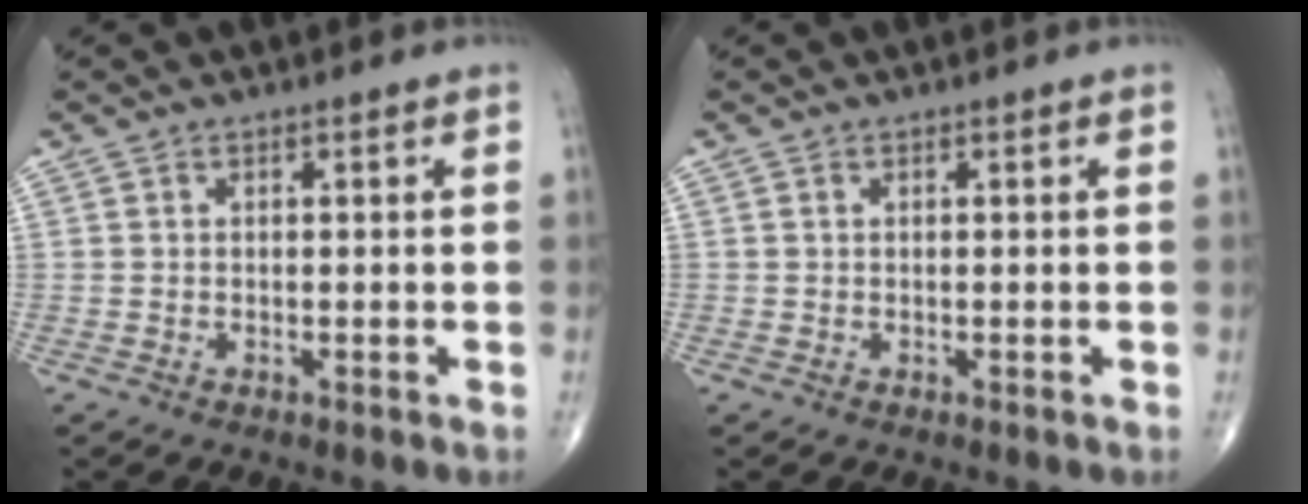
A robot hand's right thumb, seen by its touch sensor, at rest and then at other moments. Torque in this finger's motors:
{"motor_torque": [-0.17, -0.18, 0.17, 0.09, -0.02]}